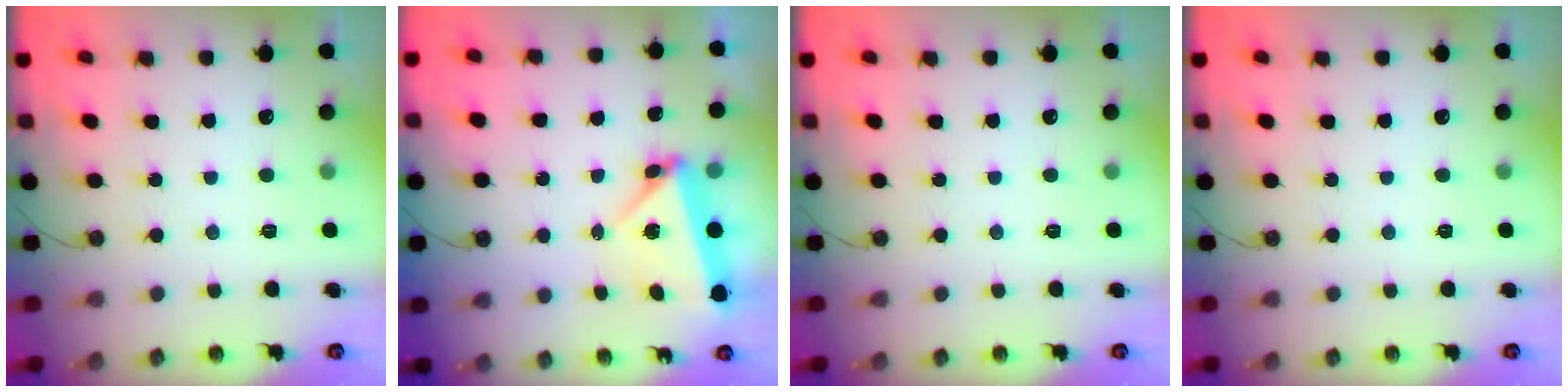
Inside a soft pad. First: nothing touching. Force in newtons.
{"total": 5.6, "press": 5.5, "slide": 0.6}
{"total": 0.0}
{"total": 0.0}